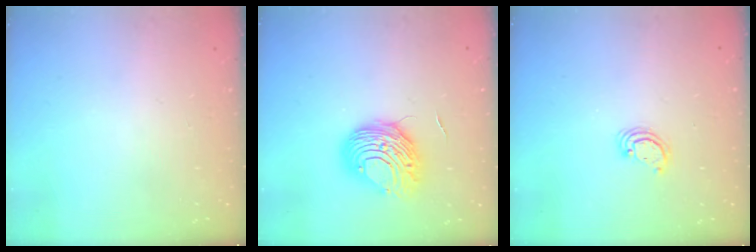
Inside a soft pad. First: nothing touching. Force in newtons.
{"total": 9.6, "press": 9.5, "slide": 0.7}
{"total": 3.0, "press": 2.9, "slide": 0.3}